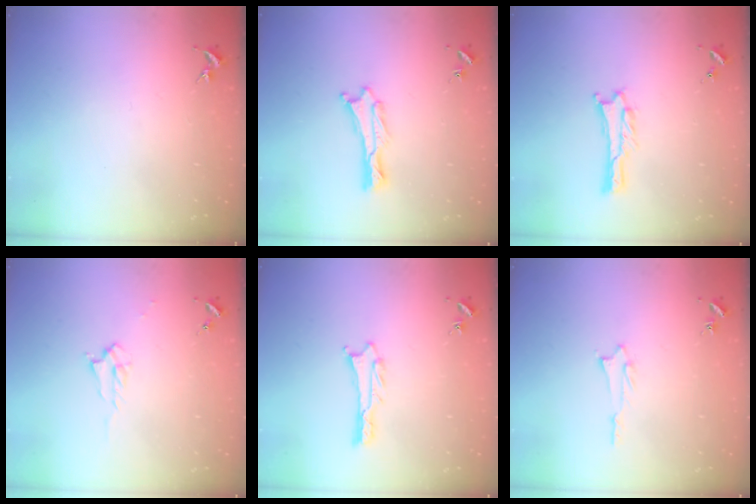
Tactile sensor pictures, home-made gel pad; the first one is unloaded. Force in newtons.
{"total": 0.6, "press": 0.6, "slide": 0.2}
{"total": 0.9, "press": 0.9, "slide": 0.1}
{"total": 1.7, "press": 1.6, "slide": 0.2}
{"total": 1.1, "press": 1.1, "slide": 0.1}
{"total": 1.2, "press": 1.2, "slide": 0.1}